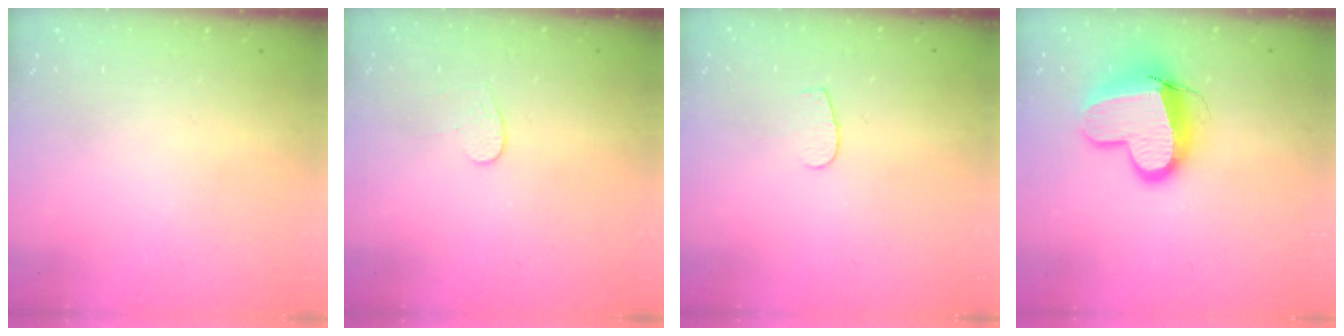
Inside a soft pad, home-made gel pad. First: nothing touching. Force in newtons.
{"total": 3.8, "press": 3.8, "slide": 0.3}
{"total": 2.6, "press": 2.5, "slide": 0.3}
{"total": 13.1, "press": 13.0, "slide": 1.3}